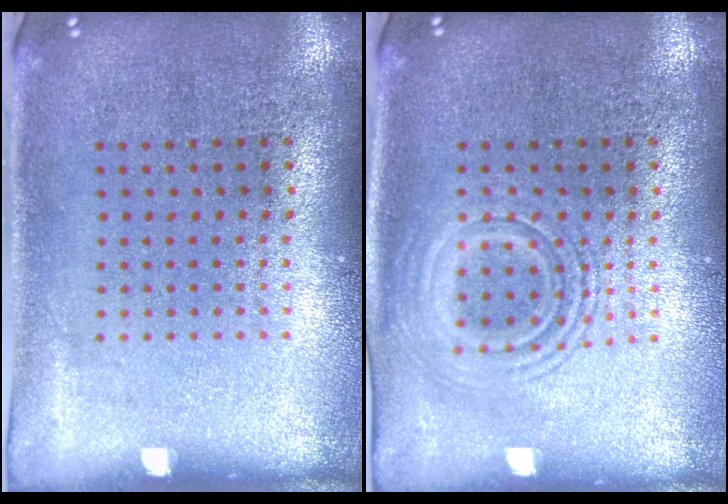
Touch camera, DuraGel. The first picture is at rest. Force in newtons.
{"total": 2.1, "press": 2.1, "slide": 0.3}